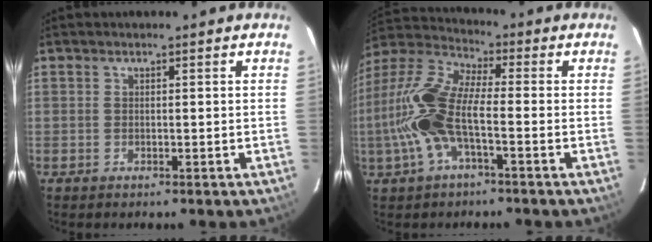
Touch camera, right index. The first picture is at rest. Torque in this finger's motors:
{"motor_torque": [1.46, -0.68, 1.05, 0.21]}